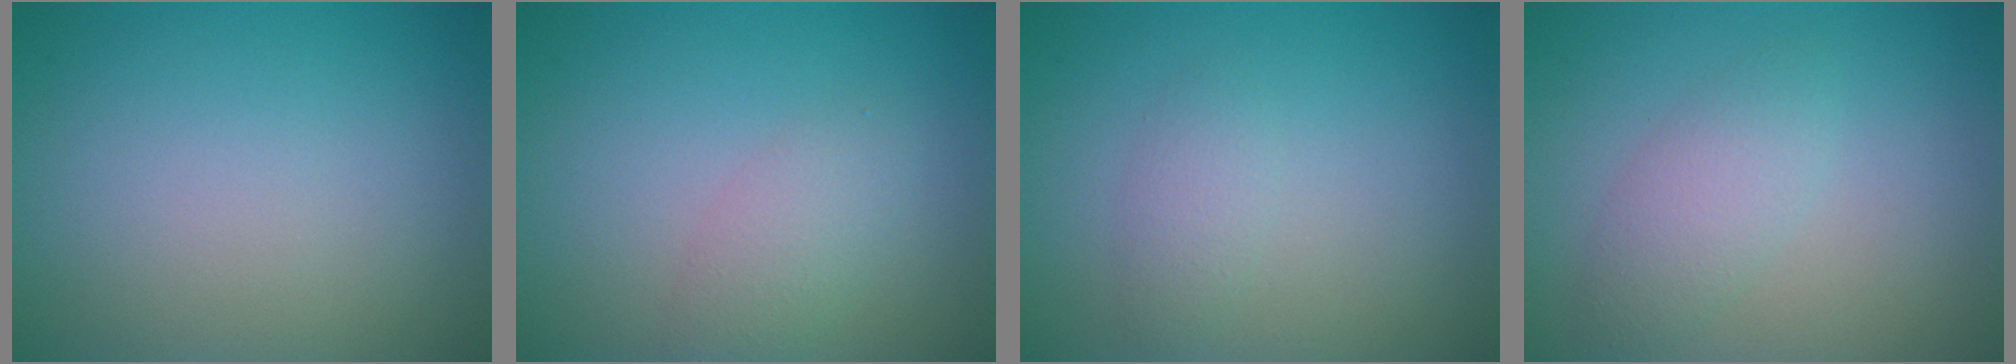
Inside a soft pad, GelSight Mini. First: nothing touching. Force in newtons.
{"total": 2.2, "press": 2.2, "slide": 0.1}
{"total": 1.5, "press": 1.5, "slide": 0.1}
{"total": 2.4, "press": 2.4, "slide": 0.0}